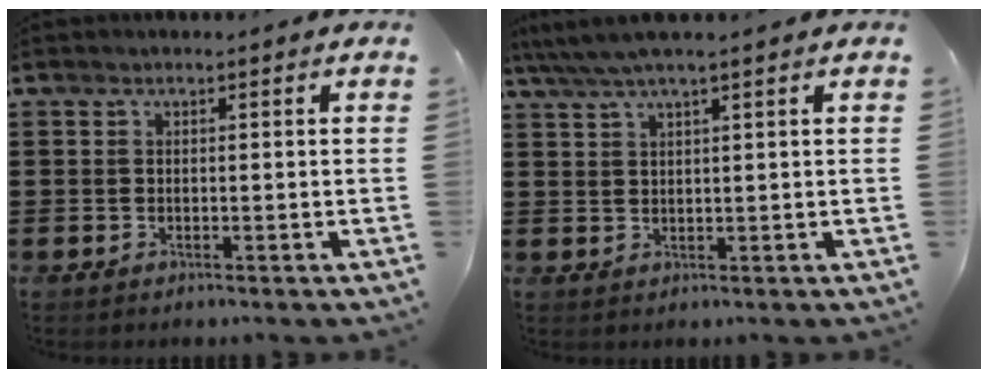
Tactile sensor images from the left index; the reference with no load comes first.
{"total": 3.1, "force": [2.2, 0.0, 2.2], "torque": [-0.047, 0.001, 0.039]}